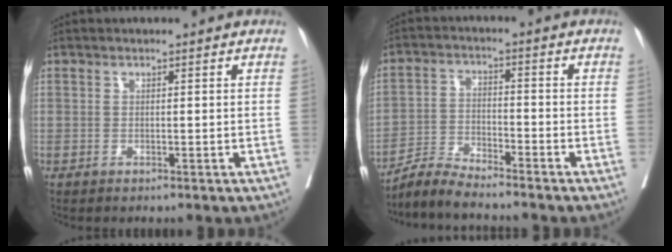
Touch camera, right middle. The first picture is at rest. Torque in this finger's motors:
{"motor_torque": [0.06, -0.07, 0.05, 0.02]}